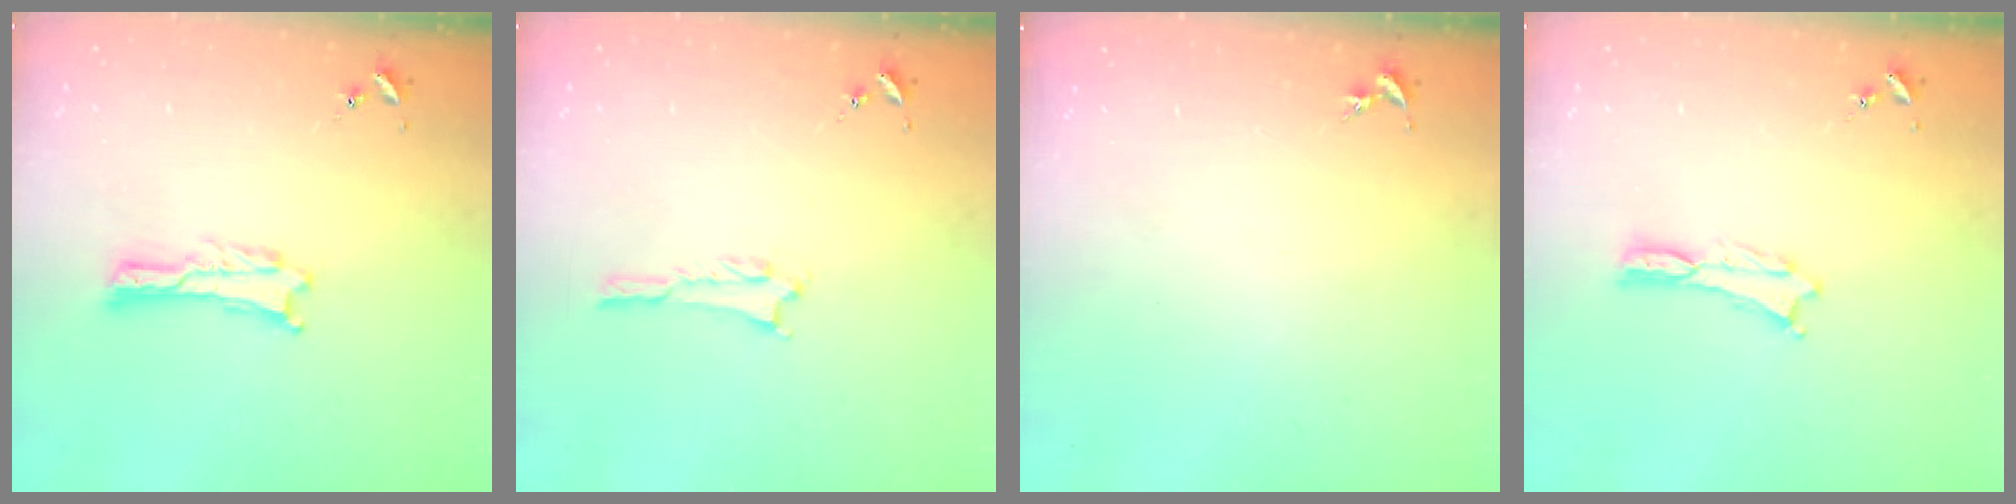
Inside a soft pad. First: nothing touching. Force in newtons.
{"total": 1.0, "press": 1.0, "slide": 0.2}
{"total": 0.0}
{"total": 0.0}